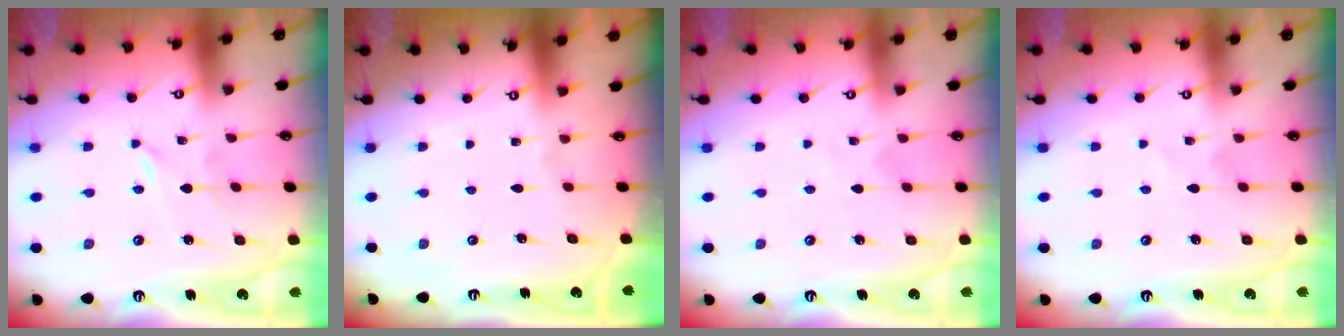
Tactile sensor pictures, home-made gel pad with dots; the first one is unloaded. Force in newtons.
{"total": 0.0}
{"total": 2.2, "press": 2.2, "slide": 0.2}
{"total": 3.3, "press": 3.3, "slide": 0.3}